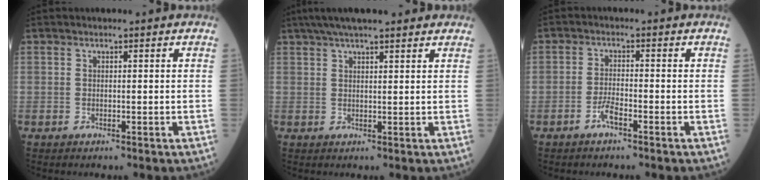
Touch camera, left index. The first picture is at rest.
{"total": 10.3, "force": [8.3, 1.7, 6.0], "torque": [-0.092, 0.042, 0.122]}
{"total": 2.4, "force": [-1.6, 0.3, 1.8], "torque": [-0.039, 0.000, -0.033]}